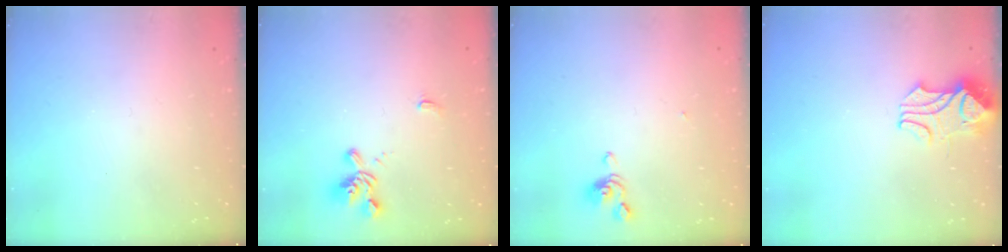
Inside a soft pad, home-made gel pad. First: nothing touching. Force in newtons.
{"total": 1.1, "press": 0.4, "slide": 1.0}
{"total": 1.2, "press": 1.1, "slide": 0.4}
{"total": 2.2, "press": 2.0, "slide": 0.8}